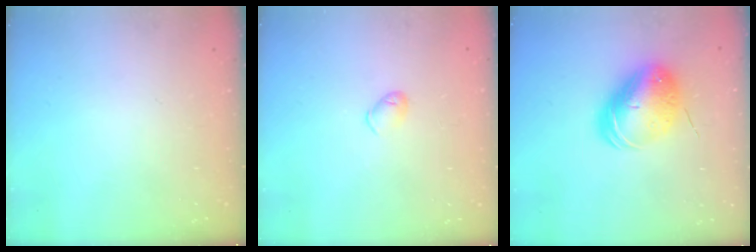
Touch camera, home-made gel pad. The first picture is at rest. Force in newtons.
{"total": 4.4, "press": 4.3, "slide": 0.9}
{"total": 12.1, "press": 11.9, "slide": 2.2}